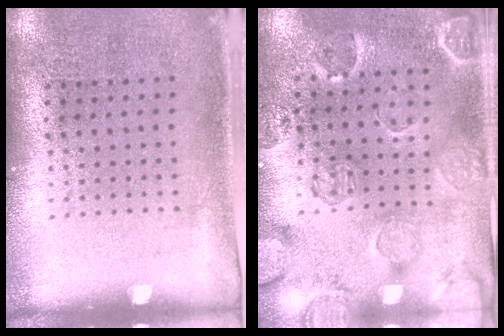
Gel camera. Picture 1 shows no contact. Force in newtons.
{"total": 2.6, "press": 2.1, "slide": 1.5}